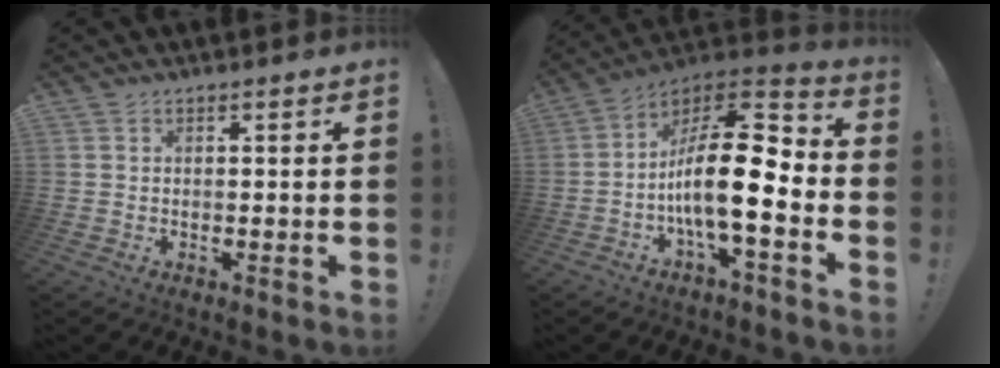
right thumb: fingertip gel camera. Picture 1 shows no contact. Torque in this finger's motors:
{"motor_torque": [1.37, 1.61, 1.52, -1.25, 0.48]}